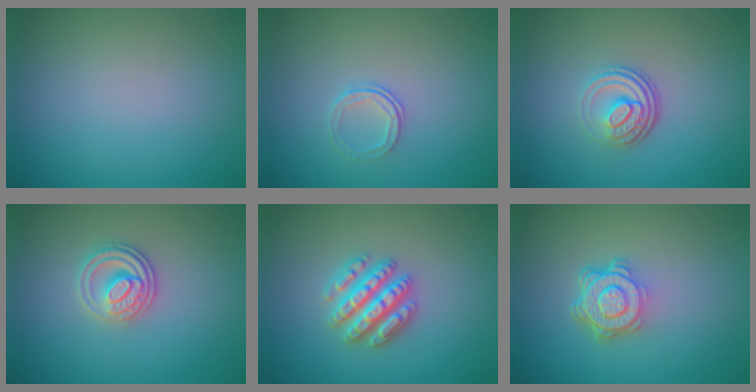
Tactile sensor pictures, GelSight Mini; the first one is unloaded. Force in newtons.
{"total": 1.3, "press": 0.9, "slide": 0.9}
{"total": 3.5, "press": 2.4, "slide": 2.5}
{"total": 2.7, "press": 2.5, "slide": 0.9}
{"total": 4.7, "press": 4.6, "slide": 0.9}
{"total": 4.9, "press": 3.5, "slide": 3.5}